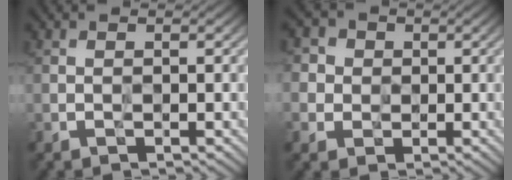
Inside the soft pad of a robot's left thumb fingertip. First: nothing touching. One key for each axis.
{"total": 4.5, "fx": 0.7, "fy": 4.3, "fz": 1.1, "tx": -0.045, "ty": 0.006, "tz": 0.003}